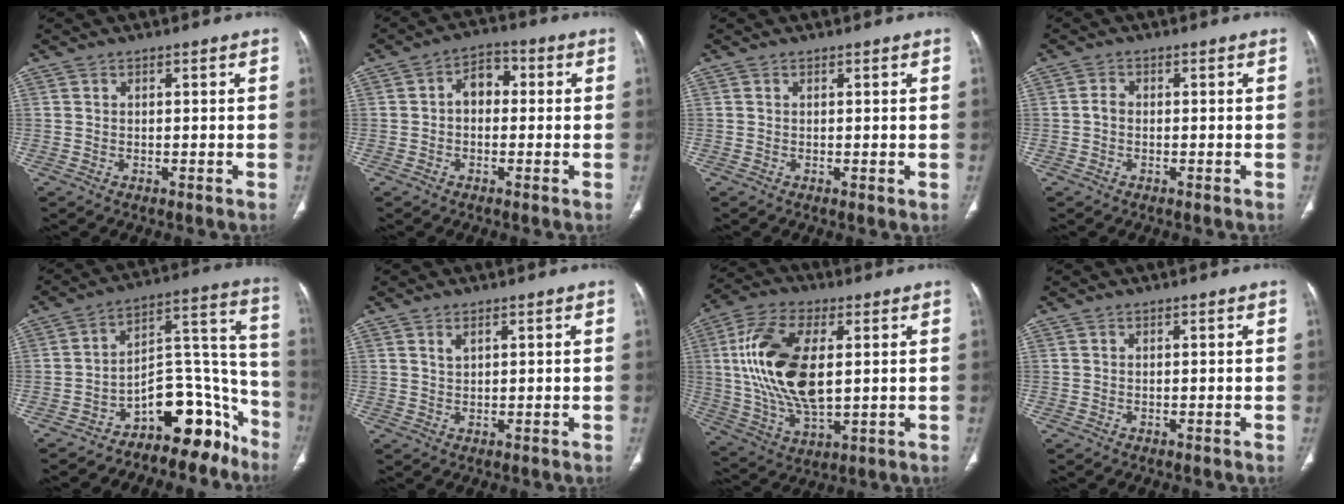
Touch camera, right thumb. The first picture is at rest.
{"total": 5.3, "force": [0.0, 3.9, 3.6], "torque": [-0.033, 0.022, -0.015]}
{"total": 0.5, "force": [0.1, 0.1, 0.5], "torque": [-0.015, -0.004, 0.001]}
{"total": 1.5, "force": [-0.4, 1.1, 1.0], "torque": [-0.014, 0.003, -0.010]}
{"total": 15.5, "force": [-11.2, 7.2, 8.0], "torque": [-0.037, 0.161, -0.175]}
{"total": 1.6, "force": [0.9, 0.8, 1.0], "torque": [-0.019, -0.003, 0.022]}
{"total": 18.5, "force": [2.6, 9.3, 15.8], "torque": [-0.314, -0.006, 0.050]}
{"total": 0.0}